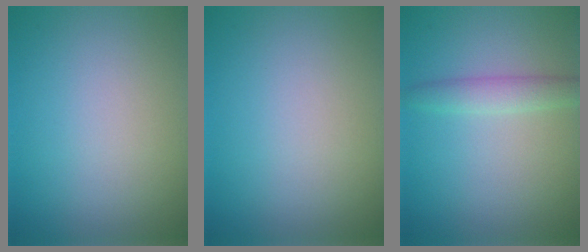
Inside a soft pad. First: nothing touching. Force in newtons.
{"total": 0.0}
{"total": 2.1, "press": 2.1, "slide": 0.1}